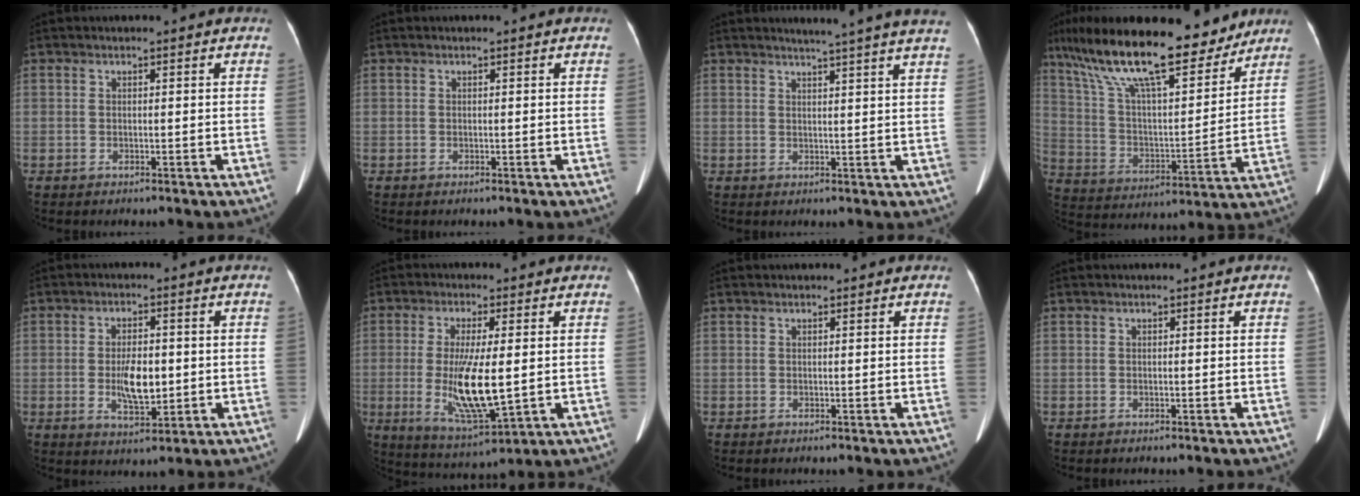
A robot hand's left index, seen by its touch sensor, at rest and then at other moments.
{"total": 0.0}
{"total": 11.2, "force": [9.9, -1.3, 5.1], "torque": [-0.067, -0.040, 0.098]}
{"total": 24.0, "force": [18.2, 6.0, 14.4], "torque": [-0.260, 0.010, 0.304]}
{"total": 5.8, "force": [-1.1, 2.4, 5.1], "torque": [-0.094, -0.023, -0.016]}
{"total": 10.5, "force": [-1.1, 2.1, 10.2], "torque": [-0.200, -0.042, -0.014]}
{"total": 1.5, "force": [1.2, 0.5, 0.7], "torque": [-0.006, 0.005, 0.012]}
{"total": 0.0}